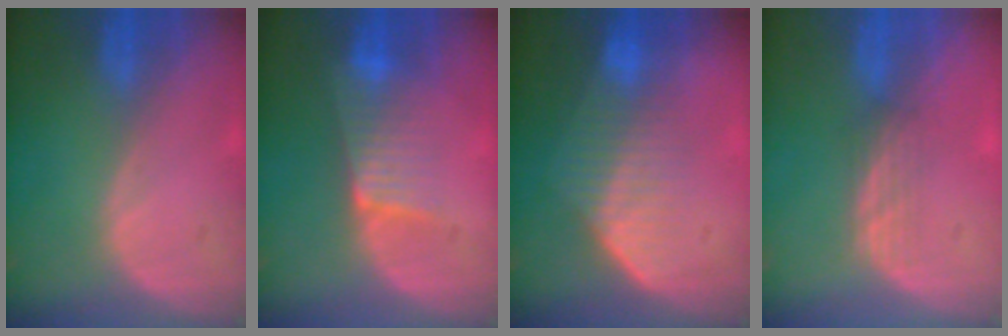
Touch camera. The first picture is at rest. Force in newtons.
{"total": 6.5, "press": 5.8, "slide": 3.1}
{"total": 7.1, "press": 6.2, "slide": 3.3}
{"total": 2.3, "press": 2.2, "slide": 0.3}